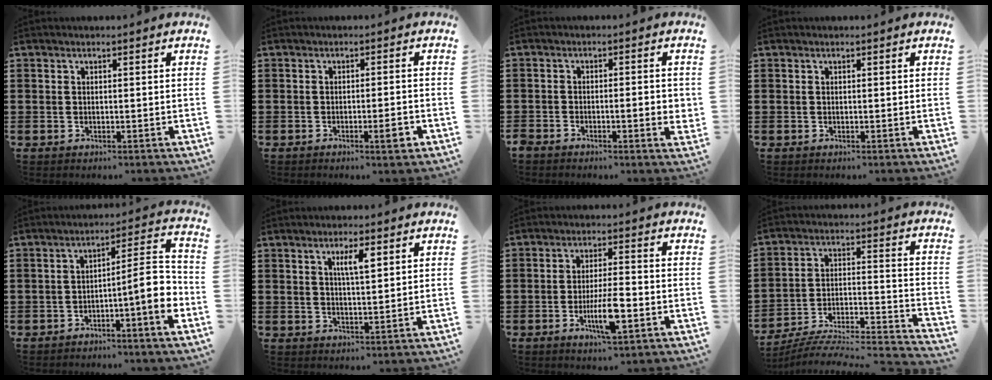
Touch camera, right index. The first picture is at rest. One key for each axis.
{"total": 3.1, "fx": -1.6, "fy": 0.4, "fz": 2.6, "tx": -0.042, "ty": -0.003, "tz": -0.026}
{"total": 3.4, "fx": -1.4, "fy": 0.6, "fz": 3.1, "tx": -0.047, "ty": -0.001, "tz": -0.024}
{"total": 0.0}
{"total": 8.6, "fx": -3.0, "fy": 1.2, "fz": 7.9, "tx": -0.108, "ty": -0.013, "tz": -0.062}
{"total": 3.9, "fx": 1.6, "fy": 0.9, "fz": 3.4, "tx": -0.063, "ty": 0.004, "tz": 0.023}
{"total": 7.2, "fx": -2.5, "fy": 1.5, "fz": 6.5, "tx": -0.133, "ty": -0.012, "tz": -0.047}
{"total": 5.8, "fx": -5.2, "fy": 1.1, "fz": 2.4, "tx": -0.044, "ty": -0.013, "tz": -0.106}